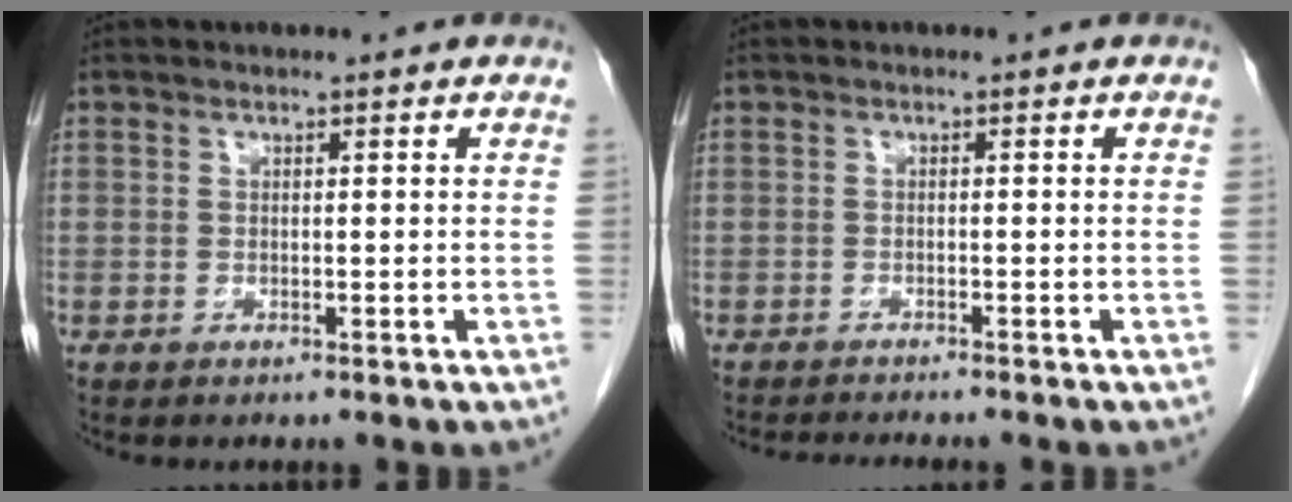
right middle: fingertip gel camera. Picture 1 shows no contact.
{"total": 3.9, "force": [-3.7, -0.4, 1.4], "torque": [-0.018, -0.013, -0.055]}